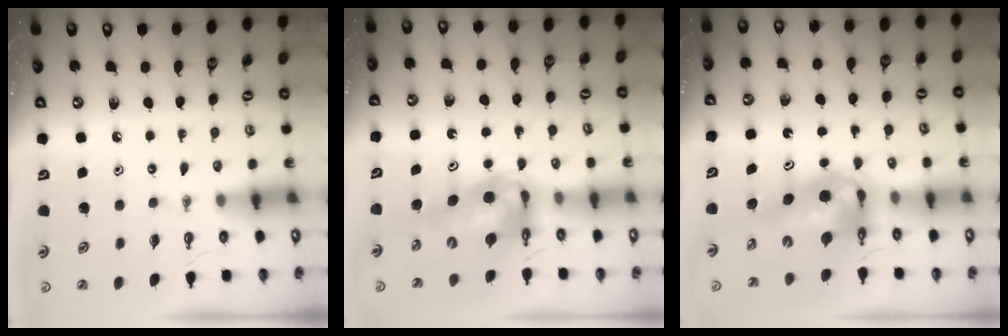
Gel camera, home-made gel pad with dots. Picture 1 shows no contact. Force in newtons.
{"total": 12.0, "press": 11.6, "slide": 3.0}
{"total": 9.7, "press": 9.5, "slide": 1.7}